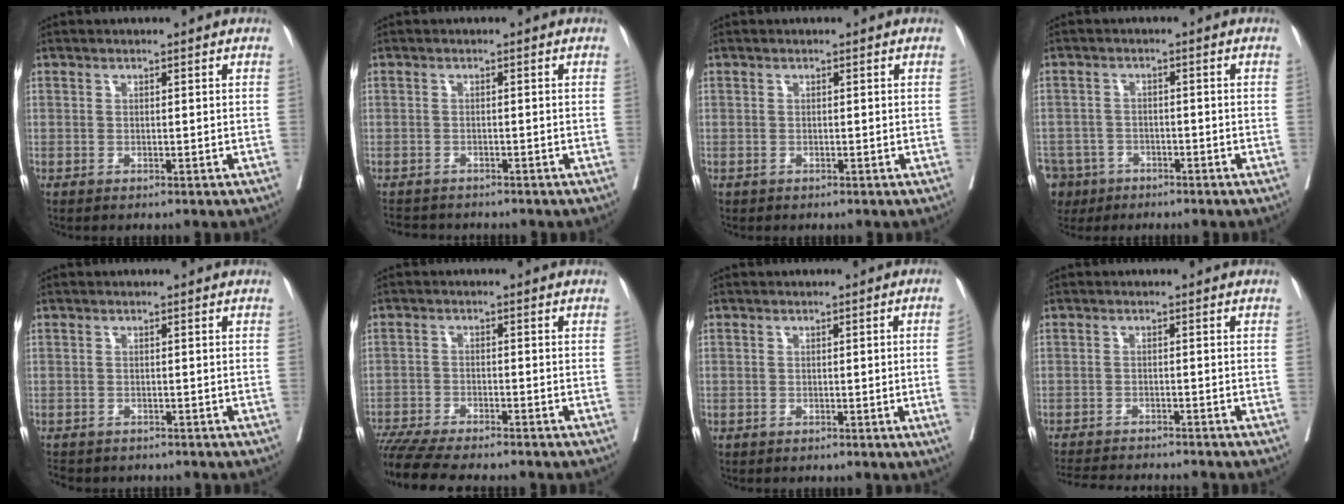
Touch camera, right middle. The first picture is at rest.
{"total": 4.4, "force": [-4.1, 1.4, 0.8], "torque": [-0.009, -0.004, -0.063]}
{"total": 0.0}
{"total": 10.3, "force": [-6.3, 7.7, 2.5], "torque": [-0.087, -0.007, -0.101]}
{"total": 7.1, "force": [-6.0, 2.7, 2.8], "torque": [-0.058, 0.000, -0.078]}
{"total": 12.0, "force": [-10.6, 0.9, 5.5], "torque": [-0.083, -0.017, -0.167]}
{"total": 3.0, "force": [-0.5, -0.4, 2.9], "torque": [-0.038, 0.003, -0.004]}
{"total": 11.5, "force": [-10.7, 0.8, 4.1], "torque": [-0.059, -0.014, -0.150]}